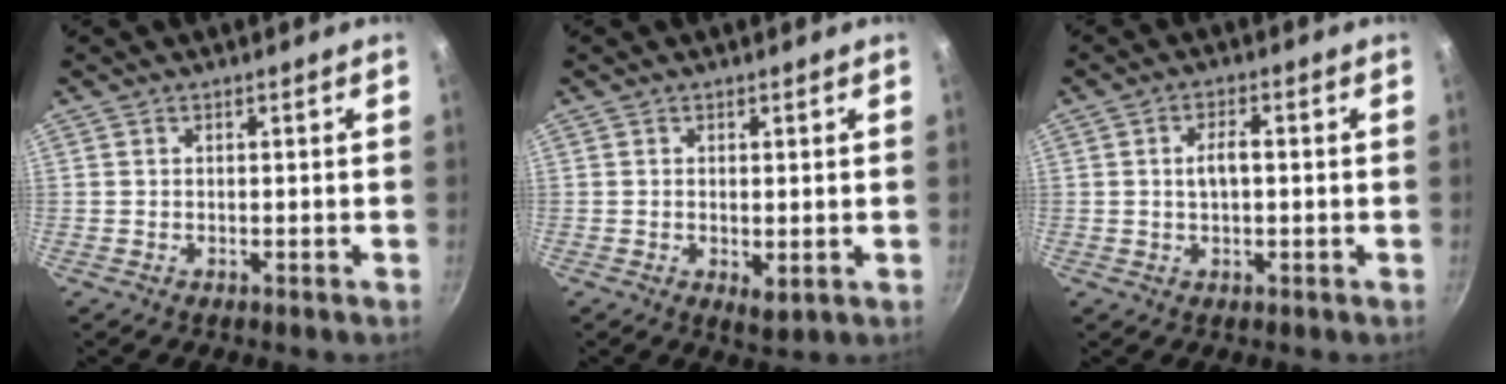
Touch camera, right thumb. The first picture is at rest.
{"total": 2.4, "force": [0.1, 1.3, 2.1], "torque": [-0.032, -0.010, 0.004]}
{"total": 3.9, "force": [0.1, 1.9, 3.4], "torque": [-0.053, 0.016, 0.001]}